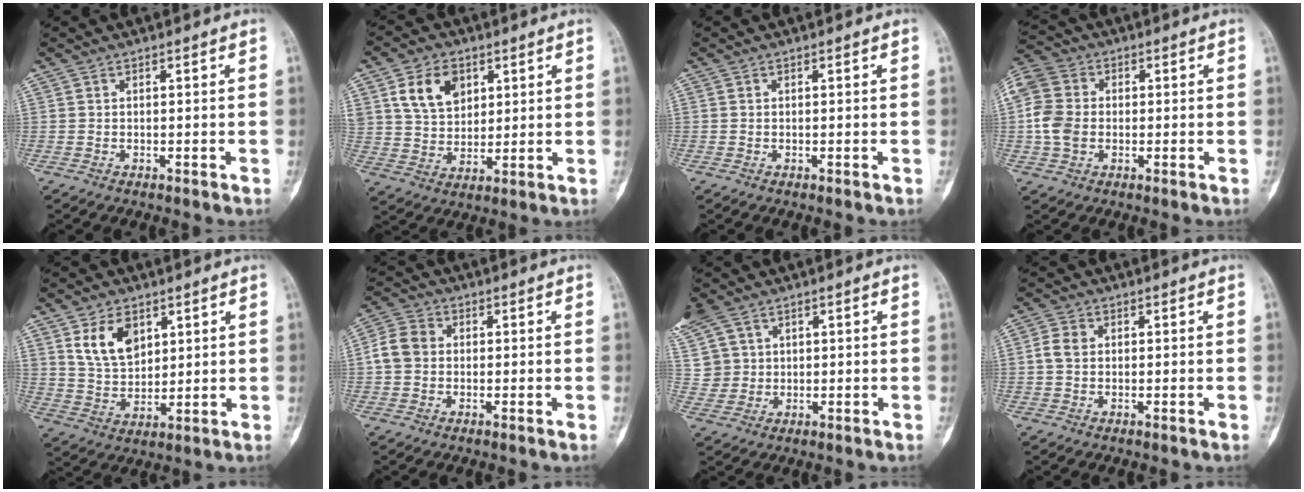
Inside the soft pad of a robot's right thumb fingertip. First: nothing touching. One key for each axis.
{"total": 10.2, "fx": 4.3, "fy": 7.2, "fz": 5.7, "tx": -0.075, "ty": -0.016, "tz": 0.086}
{"total": 0.0}
{"total": 8.8, "fx": -0.4, "fy": 7.0, "fz": 5.2, "tx": -0.111, "ty": 0.014, "tz": -0.017}
{"total": 9.5, "fx": 4.4, "fy": 6.2, "fz": 5.8, "tx": -0.083, "ty": -0.025, "tz": 0.093}
{"total": 5.8, "fx": 0.0, "fy": 4.8, "fz": 3.2, "tx": -0.060, "ty": 0.016, "tz": -0.008}
{"total": 9.5, "fx": 5.1, "fy": 7.2, "fz": 3.5, "tx": -0.073, "ty": 0.001, "tz": 0.117}
{"total": 3.1, "fx": 0.3, "fy": 2.5, "fz": 1.9, "tx": -0.041, "ty": 0.008, "tz": 0.001}